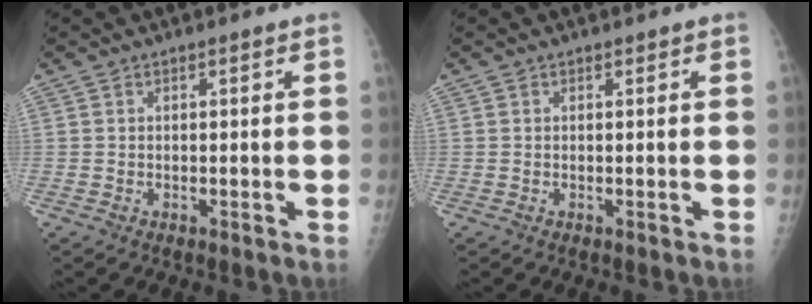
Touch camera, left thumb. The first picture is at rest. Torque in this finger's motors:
{"motor_torque": [-0.05, -0.03, -0.01, 0.01, 0.00]}